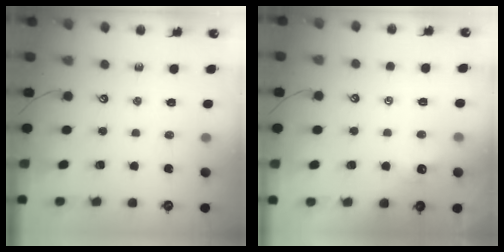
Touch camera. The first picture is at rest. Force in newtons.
{"total": 0.7, "press": 0.3, "slide": 0.6}